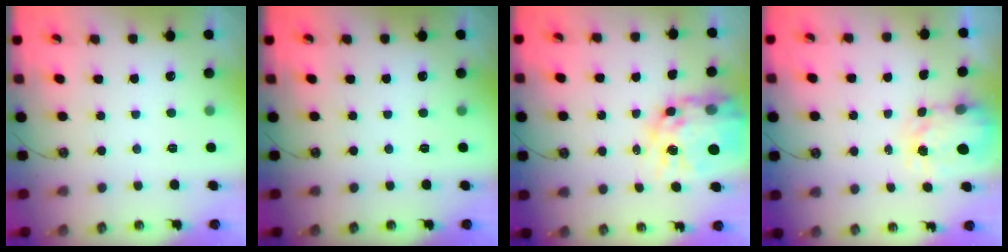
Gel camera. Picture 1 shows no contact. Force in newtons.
{"total": 0.0}
{"total": 18.4, "press": 18.3, "slide": 1.8}
{"total": 3.6, "press": 3.6, "slide": 0.4}